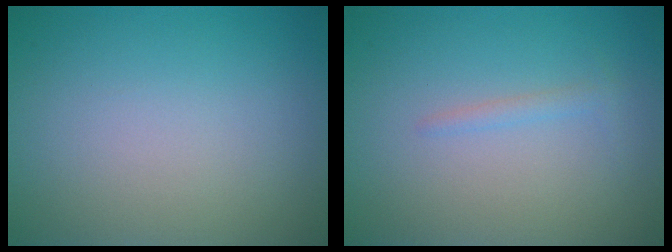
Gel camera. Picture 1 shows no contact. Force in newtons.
{"total": 0.9, "press": 0.9, "slide": 0.1}